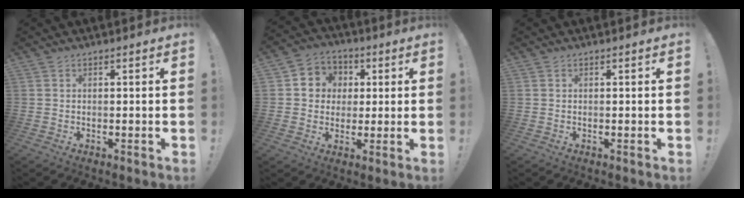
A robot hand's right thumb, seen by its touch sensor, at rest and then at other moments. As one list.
[{"total": 7.9, "force": [0.3, 7.6, 1.9], "torque": [-0.024, 0.006, 0.013]}, {"total": 0.0}]